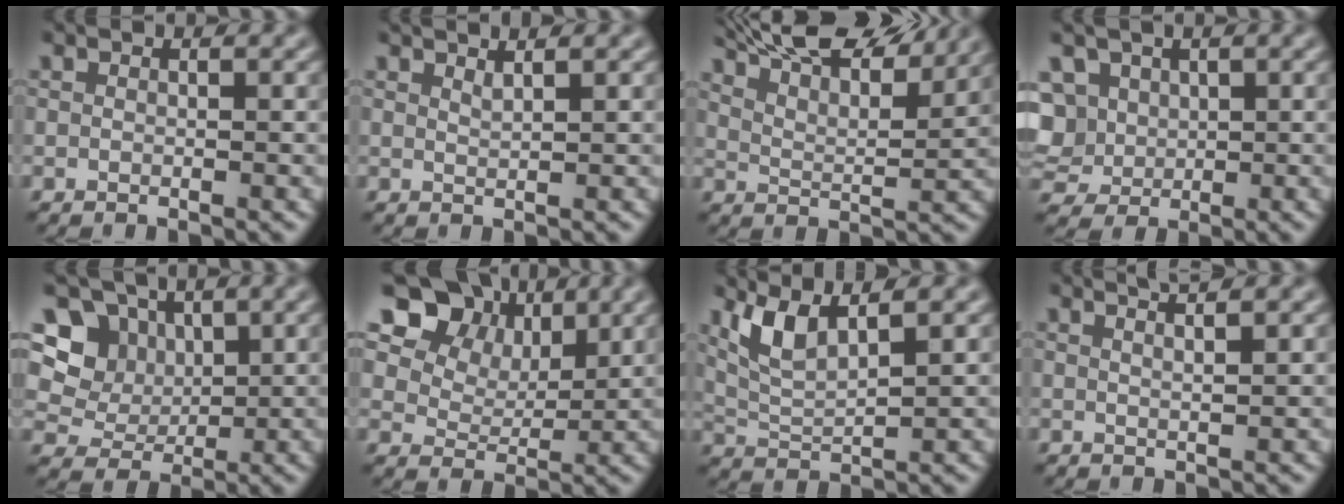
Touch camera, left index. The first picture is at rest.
{"total": 1.2, "force": [1.0, 0.2, 0.6], "torque": [-0.003, 0.001, 0.014]}
{"total": 13.1, "force": [10.4, 3.7, 7.0], "torque": [-0.108, 0.026, 0.127]}
{"total": 8.0, "force": [2.2, 6.5, 4.2], "torque": [-0.092, 0.028, 0.024]}
{"total": 7.0, "force": [3.0, 5.4, 3.2], "torque": [-0.062, 0.000, 0.049]}
{"total": 10.4, "force": [5.6, 7.3, 4.9], "torque": [-0.095, 0.002, 0.111]}
{"total": 4.1, "force": [2.5, 1.1, 3.1], "torque": [-0.070, 0.002, 0.056]}
{"total": 3.3, "force": [2.2, 1.1, 2.2], "torque": [-0.005, 0.016, -0.001]}